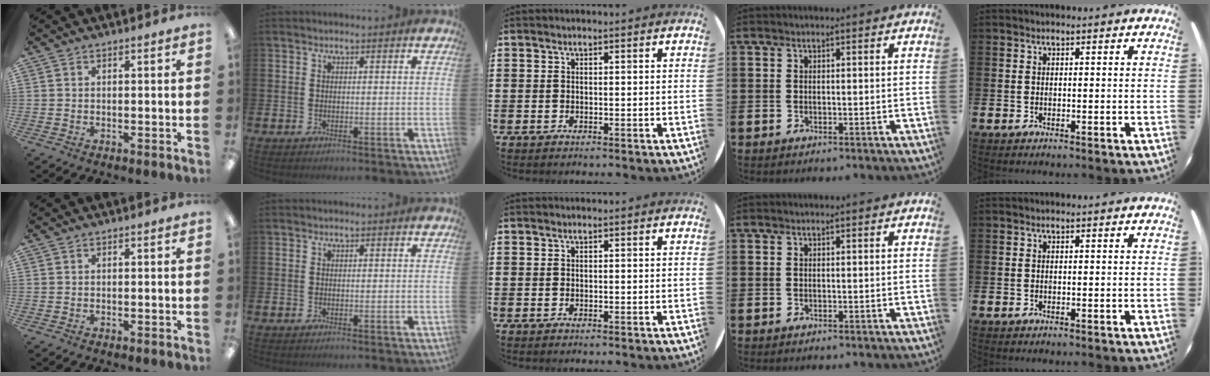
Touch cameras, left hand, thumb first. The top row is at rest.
{}